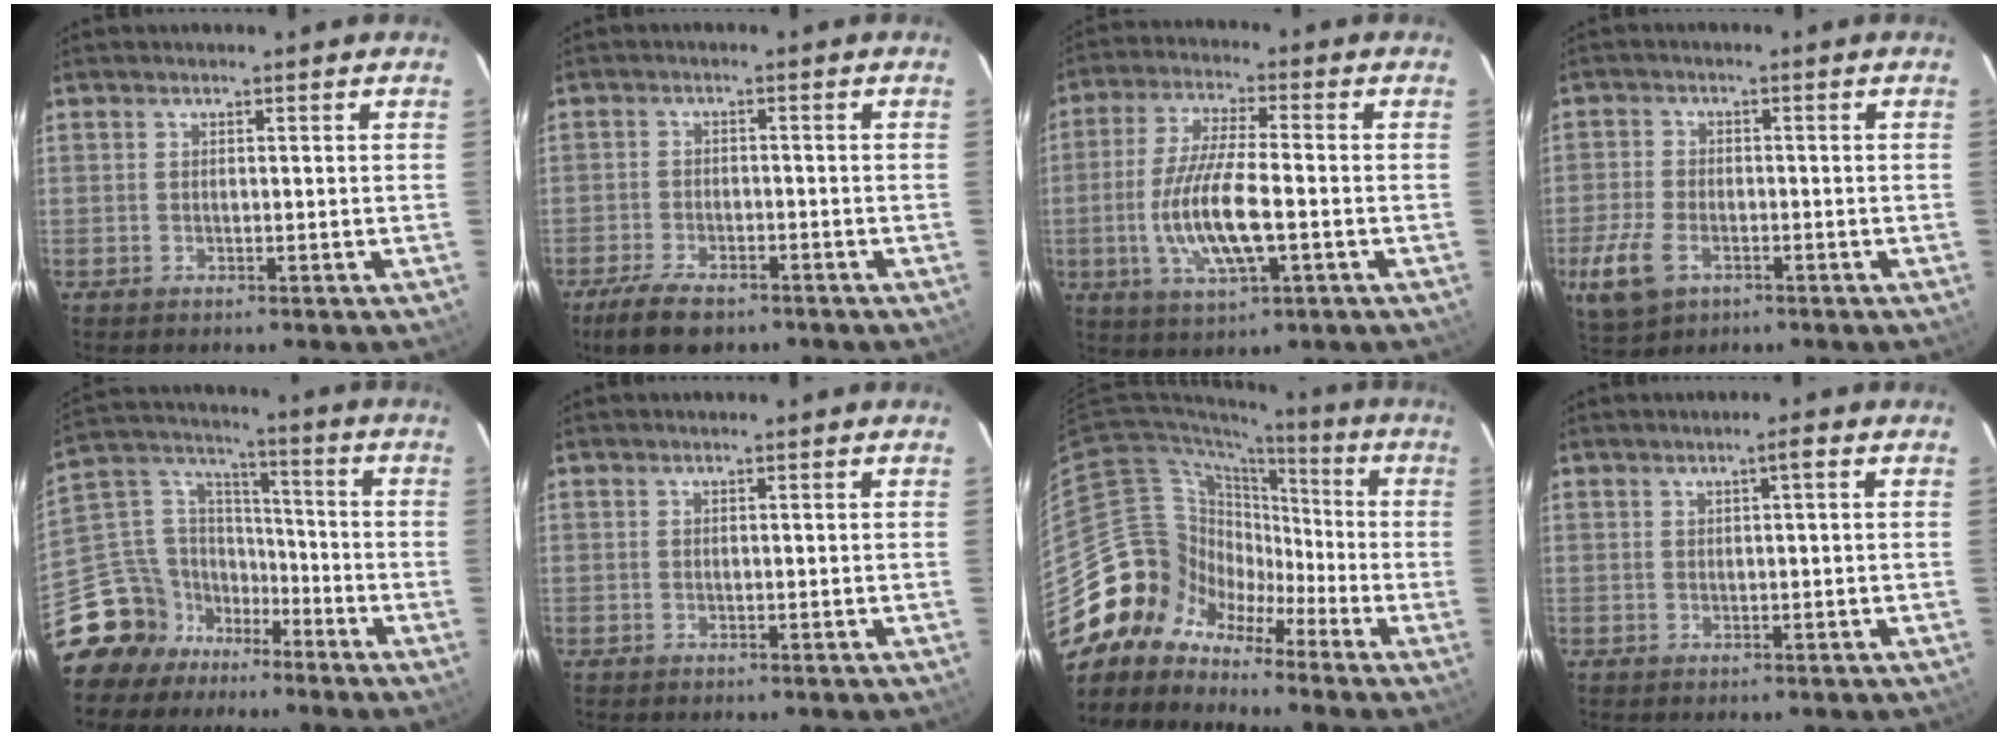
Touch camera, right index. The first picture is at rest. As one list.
[{"total": 8.2, "force": [-6.2, 3.1, 4.4], "torque": [-0.116, -0.017, -0.109]}, {"total": 12.6, "force": [-3.0, 3.4, 11.8], "torque": [-0.239, -0.011, -0.054]}, {"total": 8.9, "force": [-4.1, 5.3, 5.9], "torque": [-0.150, -0.012, -0.074]}, {"total": 13.9, "force": [-10.3, 9.1, 2.4], "torque": [-0.074, 0.060, -0.183]}, {"total": 0.0}, {"total": 11.1, "force": [-7.0, 8.6, 0.5], "torque": [-0.031, 0.046, -0.150]}, {"total": 1.4, "force": [0.6, -0.1, 1.3], "torque": [-0.022, 0.006, 0.010]}]